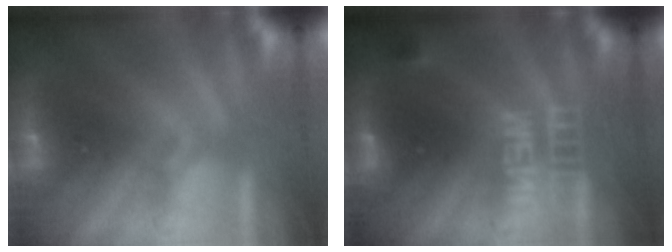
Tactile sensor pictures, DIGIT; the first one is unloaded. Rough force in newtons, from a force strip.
{"total": 3.3}